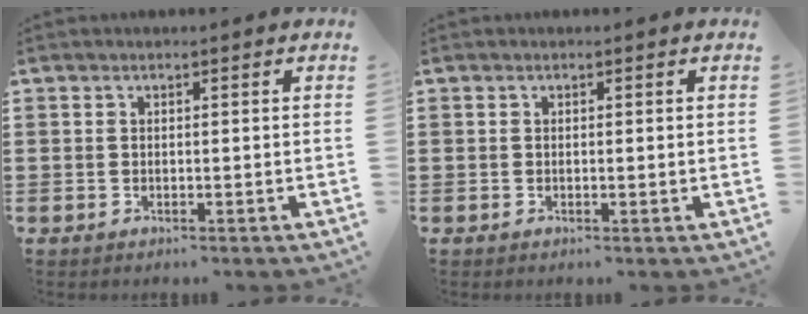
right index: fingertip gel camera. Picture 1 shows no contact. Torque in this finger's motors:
{"motor_torque": [-0.43, 0.50, -0.02, -0.01]}